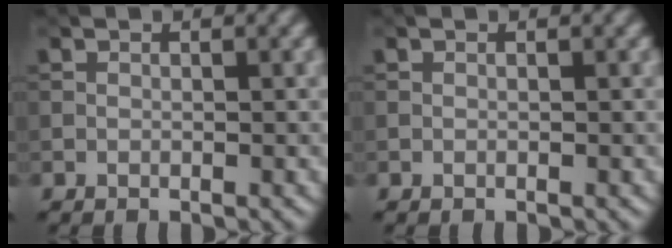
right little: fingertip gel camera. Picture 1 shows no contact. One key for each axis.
{"total": 0.0}